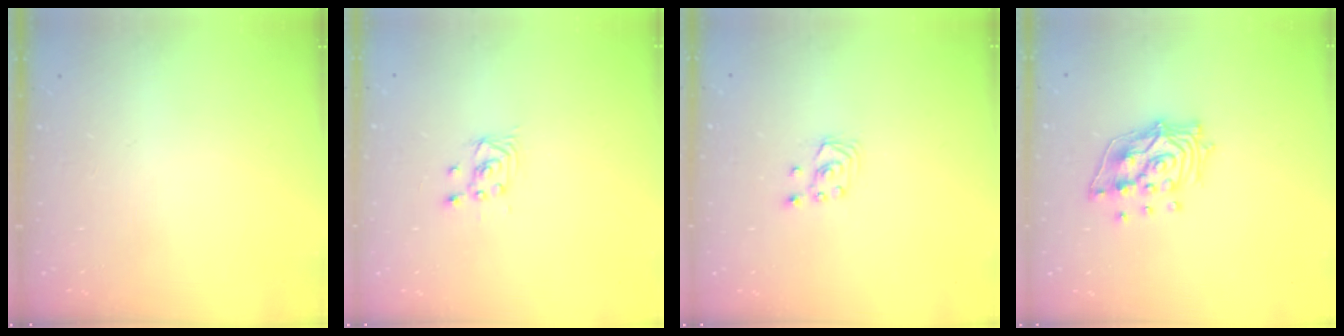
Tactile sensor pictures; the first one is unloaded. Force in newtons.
{"total": 2.5, "press": 2.5, "slide": 0.2}
{"total": 2.7, "press": 2.7, "slide": 0.3}
{"total": 13.9, "press": 13.8, "slide": 1.8}